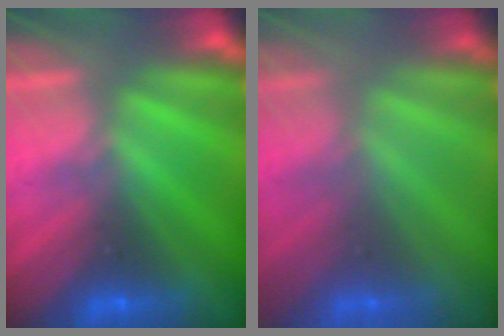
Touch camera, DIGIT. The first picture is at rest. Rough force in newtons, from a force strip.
{"total": 1.7}